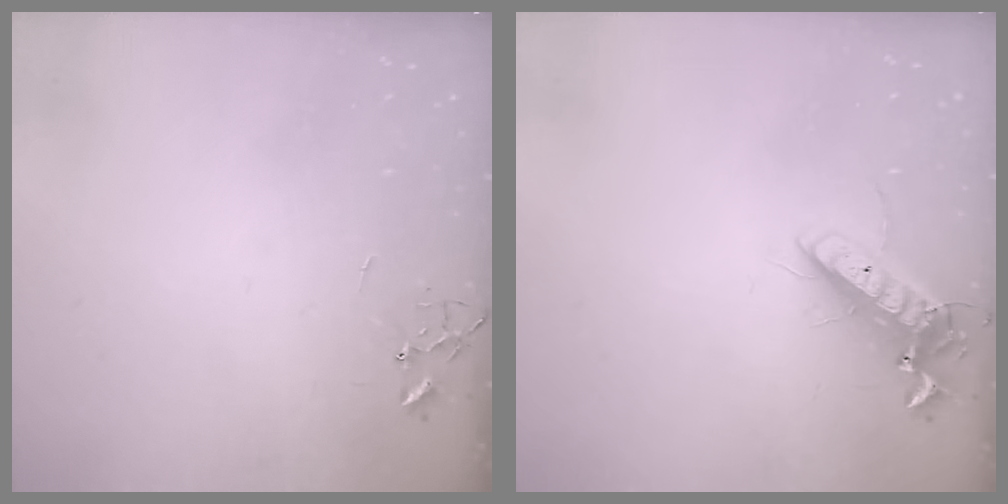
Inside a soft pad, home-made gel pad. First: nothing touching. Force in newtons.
{"total": 12.9, "press": 12.7, "slide": 2.1}